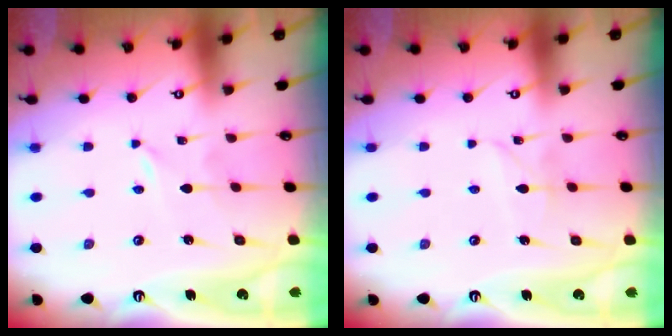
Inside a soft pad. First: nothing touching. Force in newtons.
{"total": 2.6, "press": 2.6, "slide": 0.3}